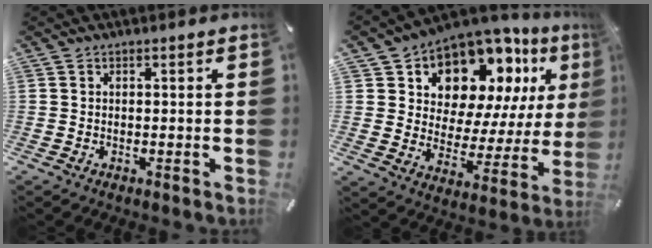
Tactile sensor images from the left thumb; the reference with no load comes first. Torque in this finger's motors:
{"motor_torque": [2.60, 2.41, 1.52, -1.25, 0.37]}